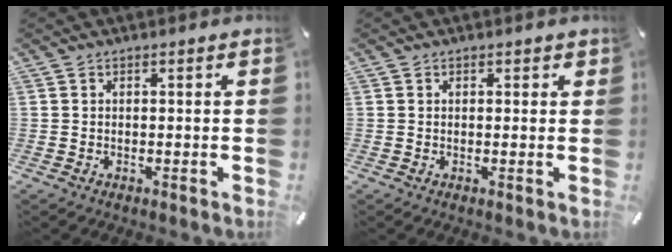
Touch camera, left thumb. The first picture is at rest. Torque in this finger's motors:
{"motor_torque": [-0.09, -0.40, 0.04, 0.09, -0.02]}